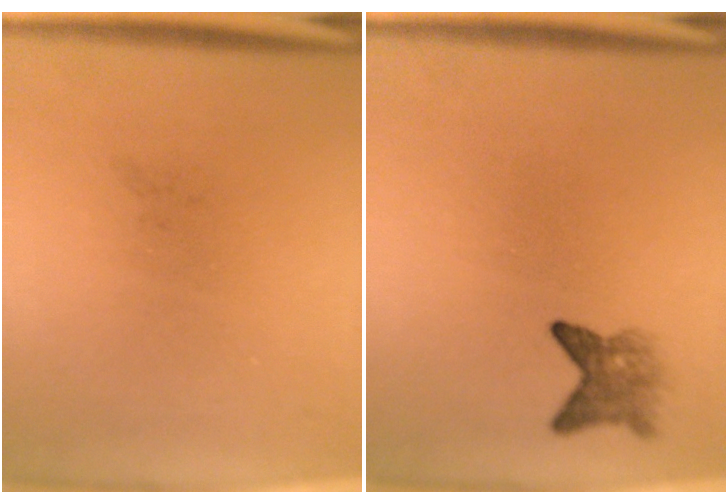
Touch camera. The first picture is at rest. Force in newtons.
{"total": 2.8}